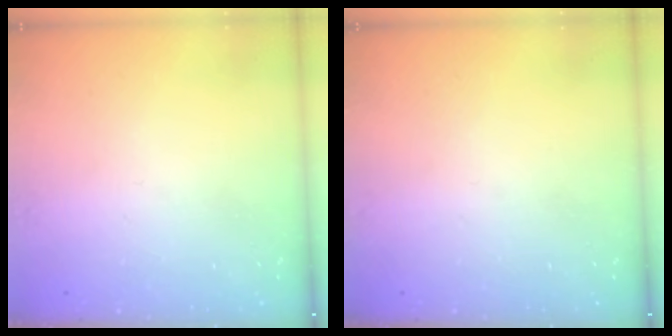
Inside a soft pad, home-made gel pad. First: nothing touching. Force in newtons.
{"total": 0.0}